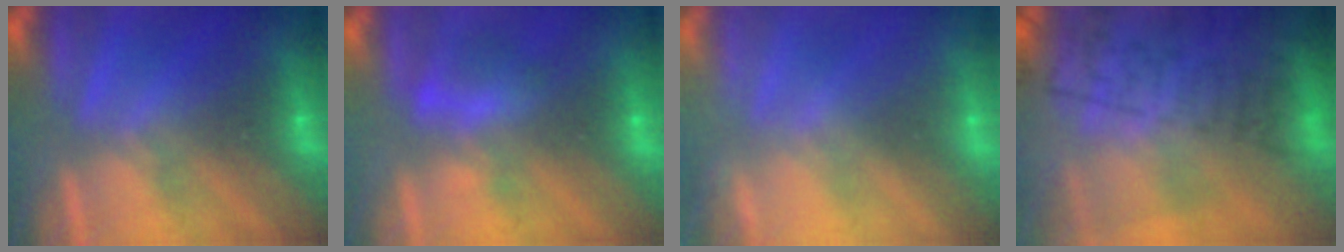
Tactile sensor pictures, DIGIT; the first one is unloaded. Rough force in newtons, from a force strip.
{"total": 2.1}
{"total": 2.4}
{"total": 7.0}